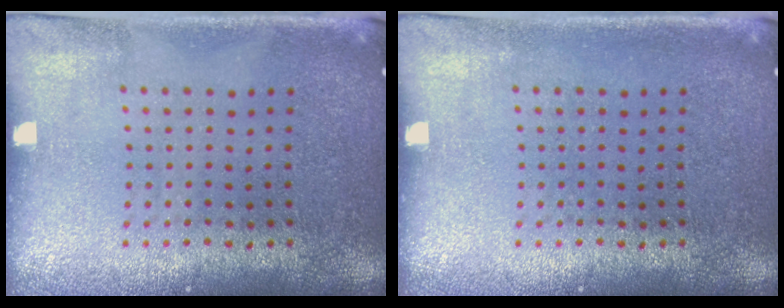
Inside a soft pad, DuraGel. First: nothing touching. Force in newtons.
{"total": 0.0}